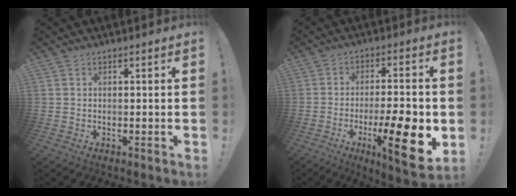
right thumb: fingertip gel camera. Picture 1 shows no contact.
{"total": 16.7, "force": [-5.6, 3.9, 15.2], "torque": [-0.215, 0.014, -0.079]}